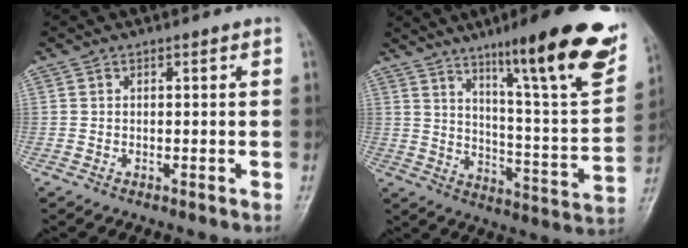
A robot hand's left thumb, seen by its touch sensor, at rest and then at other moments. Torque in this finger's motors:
{"motor_torque": [0.31, 0.31, 1.48, -1.29, 0.23]}